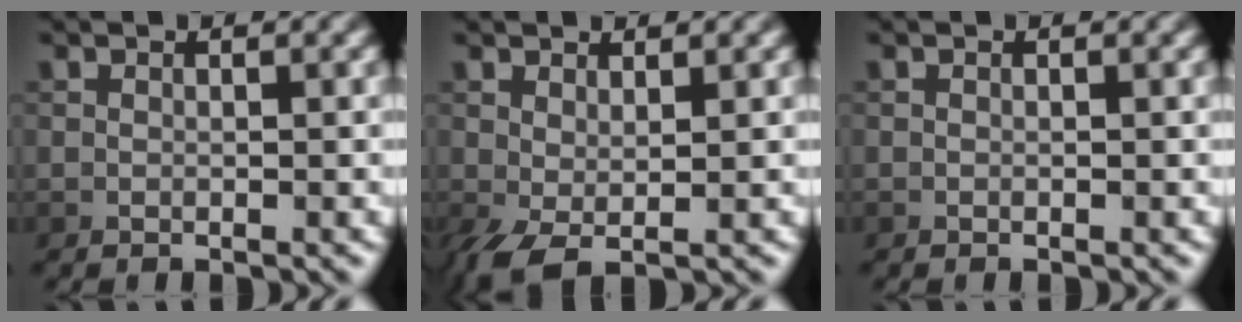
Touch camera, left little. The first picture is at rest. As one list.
[{"total": 2.5, "force": [-0.1, 1.0, 2.3], "torque": [-0.058, -0.001, -0.004]}, {"total": 0.0}]